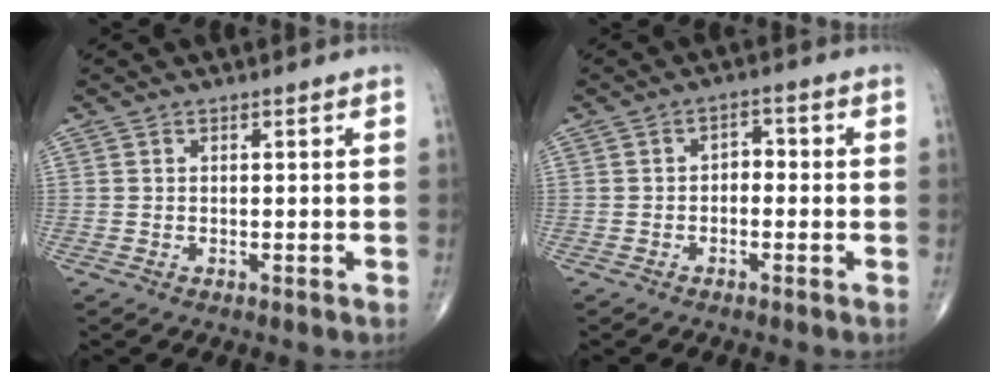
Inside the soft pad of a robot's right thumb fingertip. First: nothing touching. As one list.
[{"total": 2.7, "force": [-0.6, 1.8, 1.9], "torque": [-0.009, 0.016, -0.019]}]